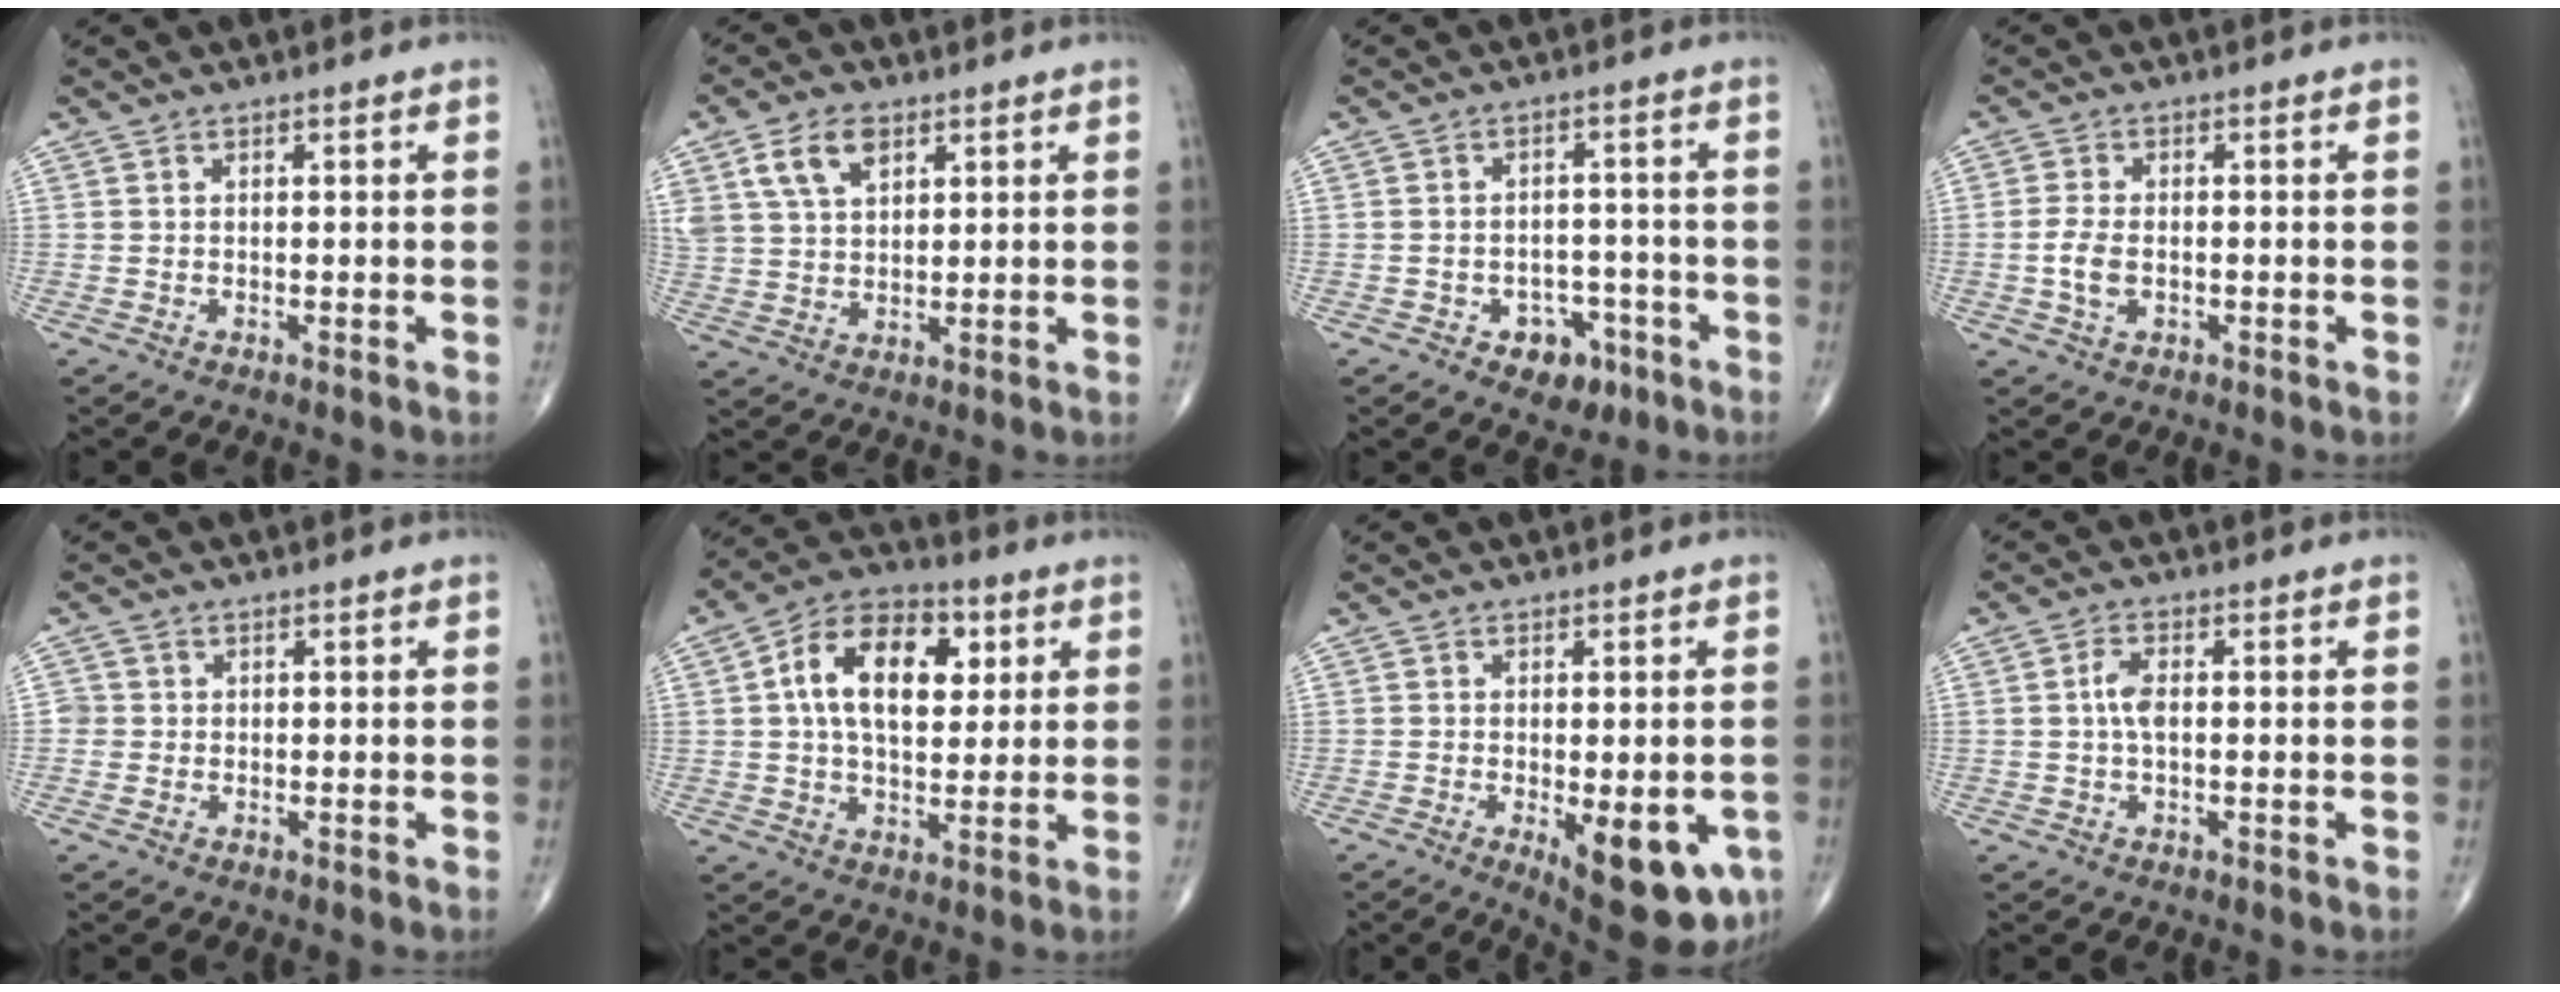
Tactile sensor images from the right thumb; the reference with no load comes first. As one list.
[{"total": 8.5, "force": [4.2, 5.1, 5.4], "torque": [-0.091, -0.007, 0.084]}, {"total": 6.5, "force": [-3.4, 4.7, 3.0], "torque": [-0.011, 0.030, -0.044]}, {"total": 4.4, "force": [-0.8, 2.6, 3.4], "torque": [-0.073, 0.005, -0.017]}, {"total": 1.7, "force": [-0.1, 1.6, 0.1], "torque": [0.011, 0.006, -0.005]}, {"total": 15.3, "force": [3.7, 9.3, 11.6], "torque": [-0.165, 0.006, 0.054]}, {"total": 13.0, "force": [-4.5, 5.1, 11.1], "torque": [-0.125, -0.011, -0.047]}, {"total": 3.3, "force": [0.0, 1.5, 2.9], "torque": [-0.063, 0.008, -0.004]}]